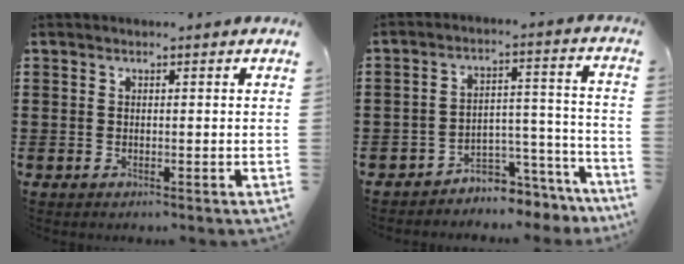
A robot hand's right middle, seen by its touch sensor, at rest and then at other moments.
{"total": 4.8, "force": [-4.6, 1.1, 0.7], "torque": [-0.014, 0.006, -0.092]}